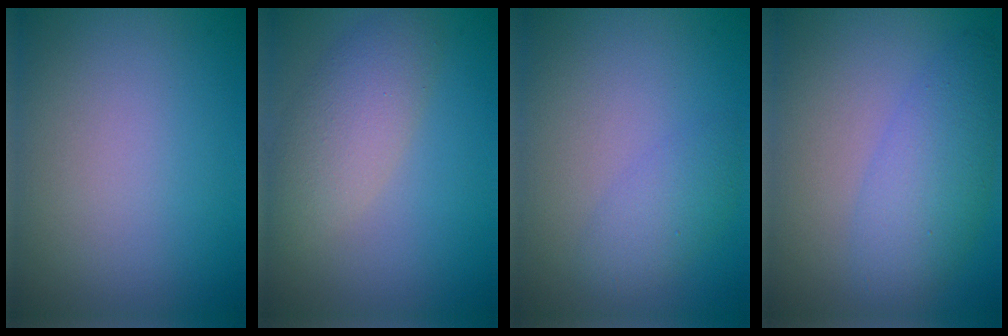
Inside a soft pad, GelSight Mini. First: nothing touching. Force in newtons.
{"total": 4.1, "press": 4.1, "slide": 0.3}
{"total": 2.1, "press": 2.1, "slide": 0.1}
{"total": 4.3, "press": 4.3, "slide": 0.1}